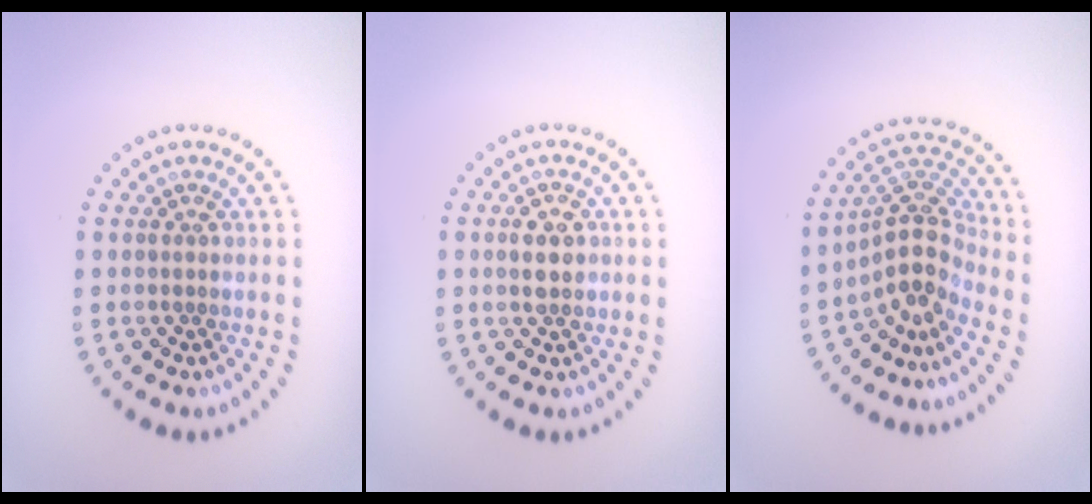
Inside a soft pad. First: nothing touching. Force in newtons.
{"total": 2.0, "press": 2.0, "slide": 0.2}
{"total": 3.9, "press": 2.7, "slide": 2.8}